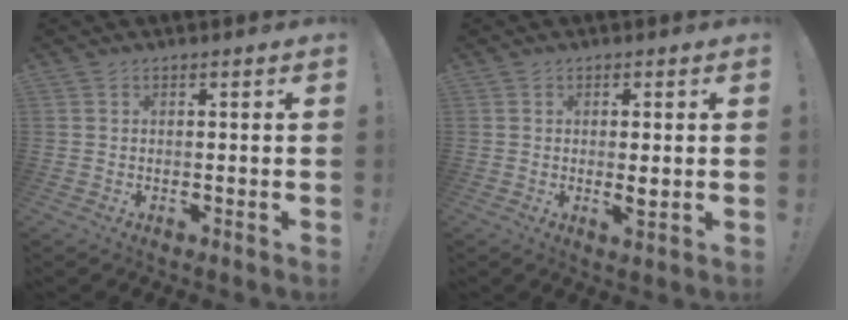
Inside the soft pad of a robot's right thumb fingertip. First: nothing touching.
{"total": 2.6, "force": [0.1, 0.3, 2.6], "torque": [-0.032, -0.008, -0.001]}